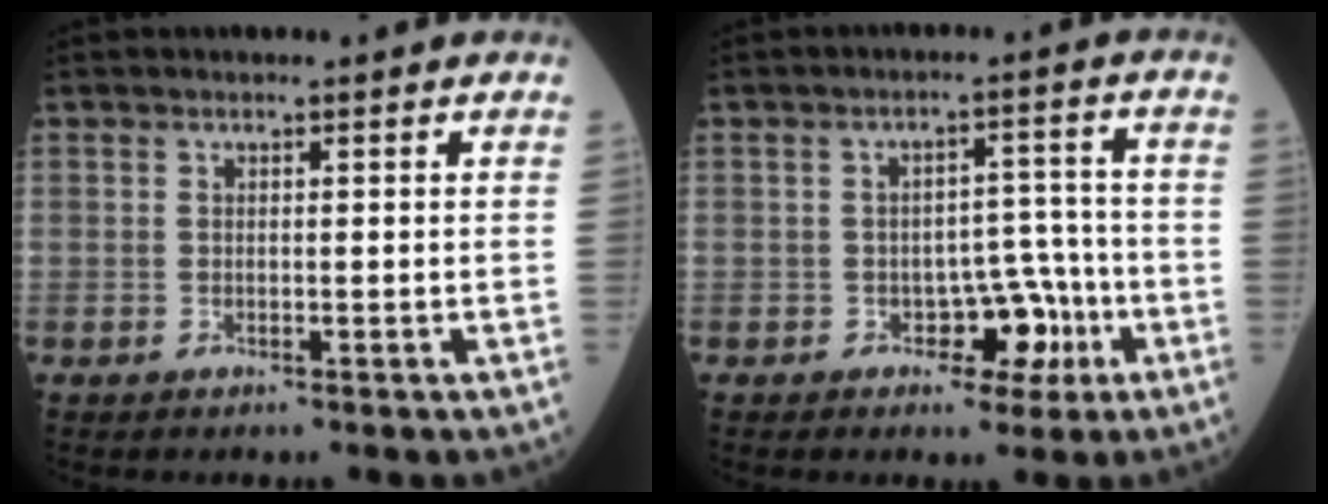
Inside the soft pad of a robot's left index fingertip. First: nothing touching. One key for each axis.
{"total": 6.0, "fx": -2.8, "fy": 3.7, "fz": 3.9, "tx": -0.044, "ty": 0.022, "tz": -0.042}